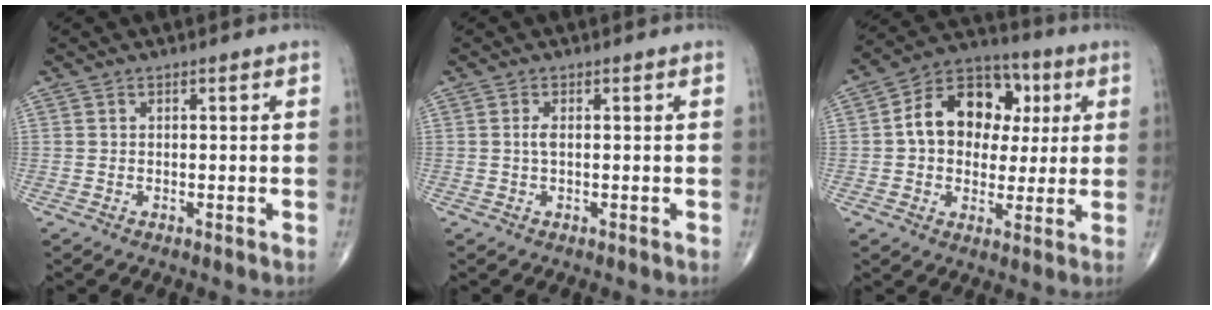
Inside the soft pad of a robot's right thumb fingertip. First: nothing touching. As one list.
[{"total": 1.3, "force": [0.0, 0.4, 1.2], "torque": [-0.030, -0.002, 0.001]}, {"total": 15.8, "force": [2.7, 11.6, 10.3], "torque": [-0.122, 0.020, 0.036]}]